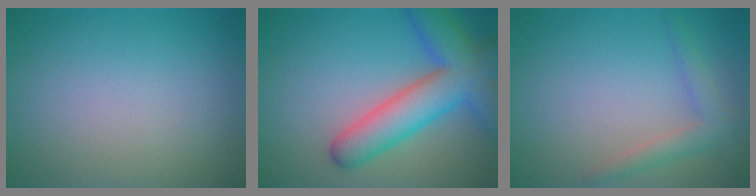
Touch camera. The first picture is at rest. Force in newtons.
{"total": 8.4, "press": 8.4, "slide": 0.4}
{"total": 2.3, "press": 2.3, "slide": 0.1}